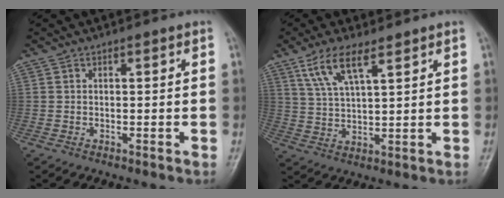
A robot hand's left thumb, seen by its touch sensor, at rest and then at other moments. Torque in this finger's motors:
{"motor_torque": [0.25, 0.26, 0.31, -0.21, 0.06]}